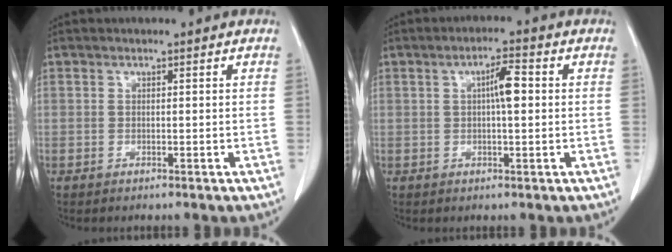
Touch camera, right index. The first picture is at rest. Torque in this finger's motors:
{"motor_torque": [0.07, 0.05, 0.12, 0.05]}